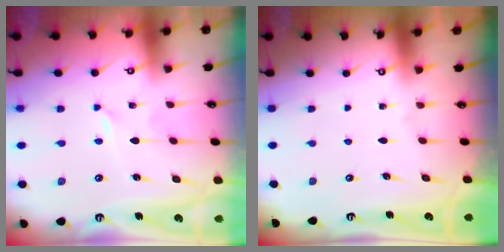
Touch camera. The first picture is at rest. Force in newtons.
{"total": 0.0}